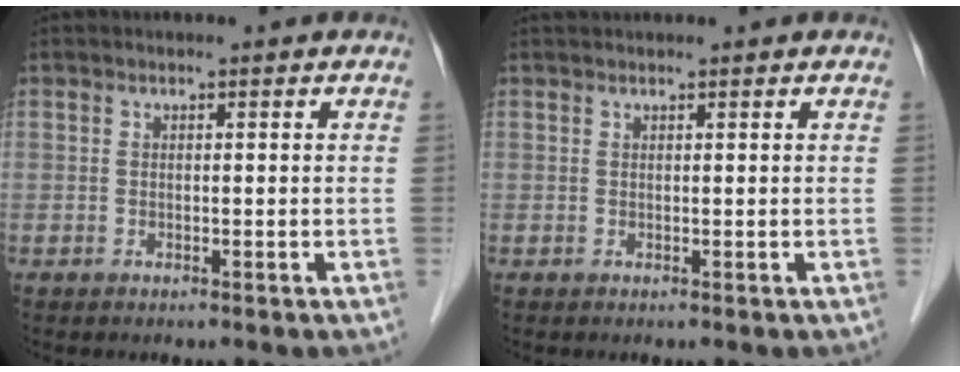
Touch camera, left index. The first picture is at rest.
{"total": 1.5, "force": [1.4, 0.1, 0.5], "torque": [-0.006, 0.025, 0.026]}